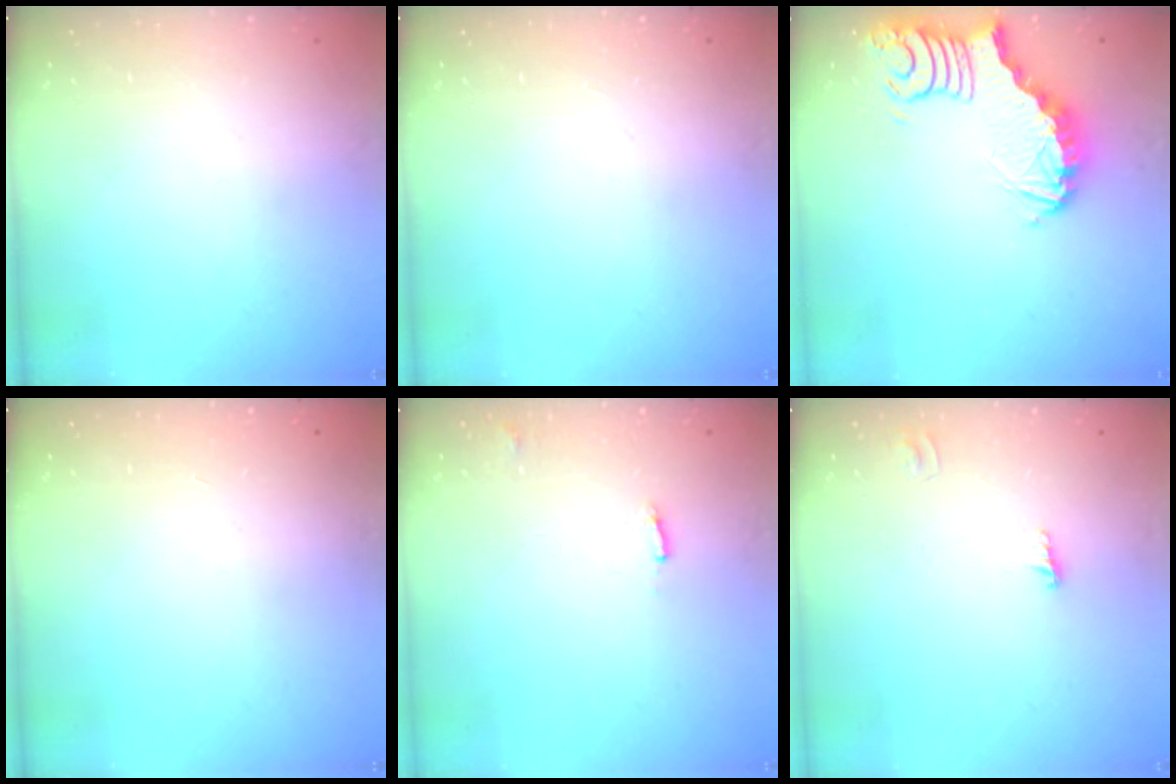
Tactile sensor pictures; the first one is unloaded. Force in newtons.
{"total": 0.0}
{"total": 5.8, "press": 5.7, "slide": 0.8}
{"total": 1.6, "press": 1.6, "slide": 0.1}
{"total": 5.2, "press": 5.2, "slide": 0.4}
{"total": 3.0, "press": 3.0, "slide": 0.3}